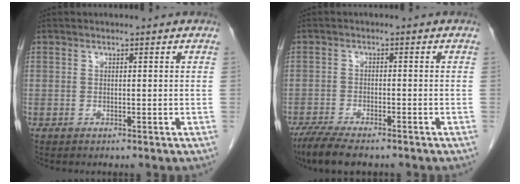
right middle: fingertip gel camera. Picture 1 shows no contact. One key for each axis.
{"total": 7.7, "fx": -6.1, "fy": 1.8, "fz": 4.3, "tx": -0.074, "ty": -0.016, "tz": -0.103}